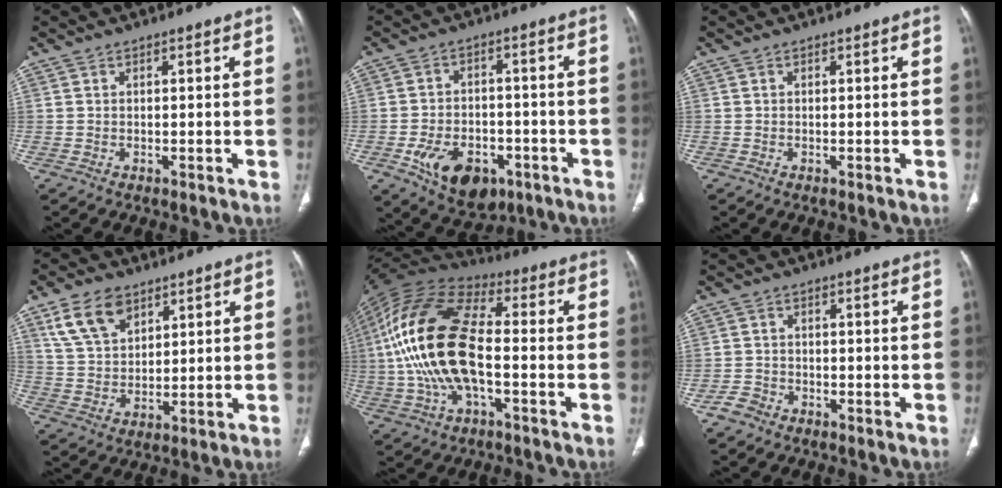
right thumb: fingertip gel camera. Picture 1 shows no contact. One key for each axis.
{"total": 12.4, "fx": -5.5, "fy": 8.1, "fz": 7.7, "tx": -0.106, "ty": 0.027, "tz": -0.075}
{"total": 0.0}
{"total": 10.1, "fx": 5.8, "fy": 6.2, "fz": 5.6, "tx": -0.089, "ty": -0.021, "tz": 0.118}
{"total": 21.1, "fx": -1.7, "fy": 10.1, "fz": 18.5, "tx": -0.381, "ty": 0.024, "tz": -0.035}
{"total": 2.7, "fx": -1.8, "fy": 1.9, "fz": 0.6, "tx": -0.009, "ty": 0.012, "tz": -0.034}